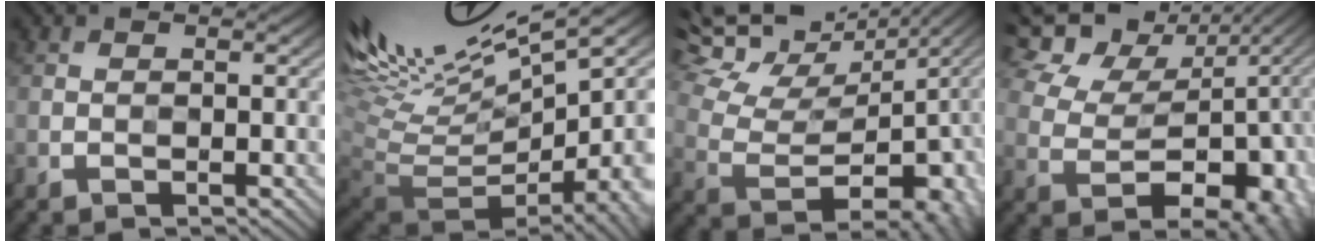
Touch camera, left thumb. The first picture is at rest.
{"total": 13.5, "force": [5.8, 3.5, 11.7], "torque": [-0.183, 0.032, 0.145]}
{"total": 14.1, "force": [9.9, 5.9, 8.1], "torque": [-0.166, 0.039, 0.160]}
{"total": 13.4, "force": [3.8, 9.2, 9.0], "torque": [-0.150, 0.041, 0.080]}